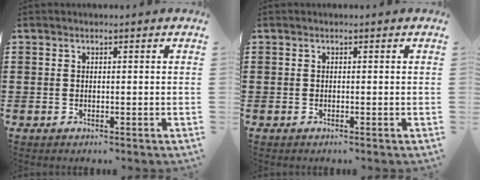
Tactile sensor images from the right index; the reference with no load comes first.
{"total": 0.0}